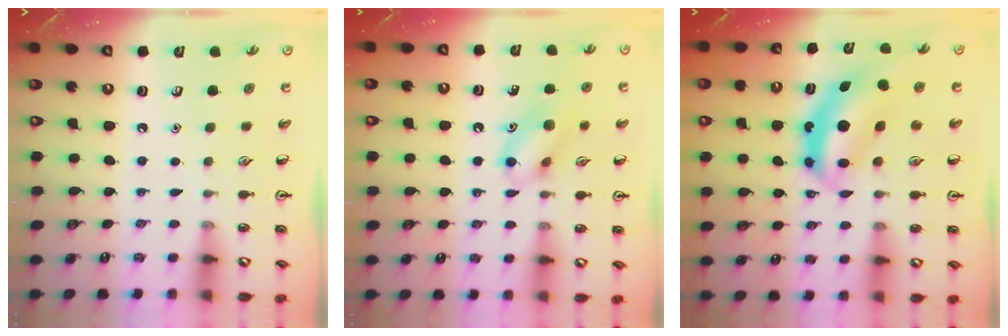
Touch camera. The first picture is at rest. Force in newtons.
{"total": 11.2, "press": 11.2, "slide": 1.2}
{"total": 6.7, "press": 6.4, "slide": 1.9}